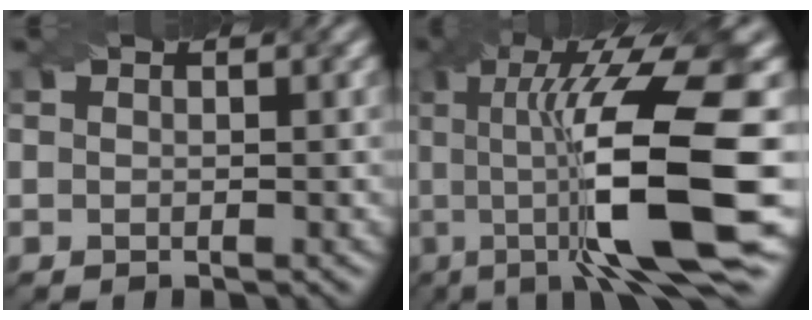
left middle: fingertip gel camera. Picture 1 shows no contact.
{"total": 14.8, "force": [-1.2, 3.3, 14.3], "torque": [-0.211, 0.013, -0.022]}